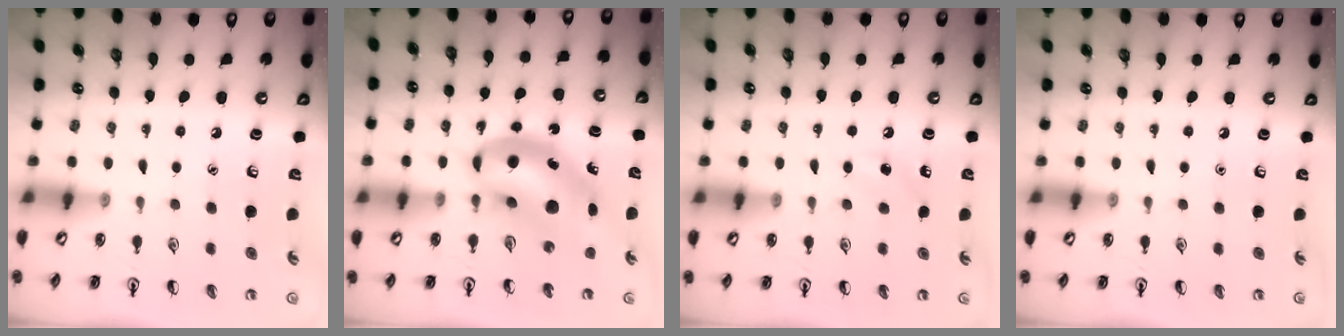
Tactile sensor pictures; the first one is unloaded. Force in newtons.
{"total": 12.0, "press": 11.5, "slide": 3.5}
{"total": 3.8, "press": 3.5, "slide": 1.4}
{"total": 0.0}